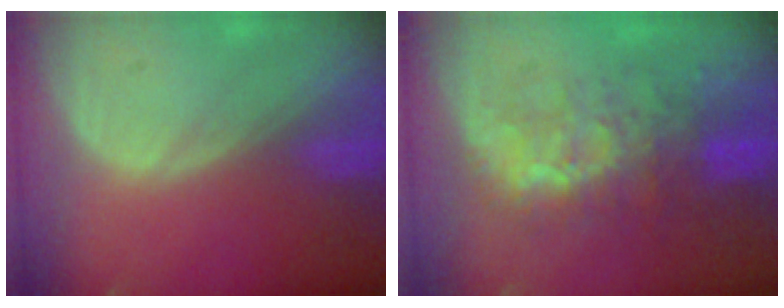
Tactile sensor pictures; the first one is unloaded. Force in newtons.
{"total": 9.5, "press": 8.4, "slide": 4.4}